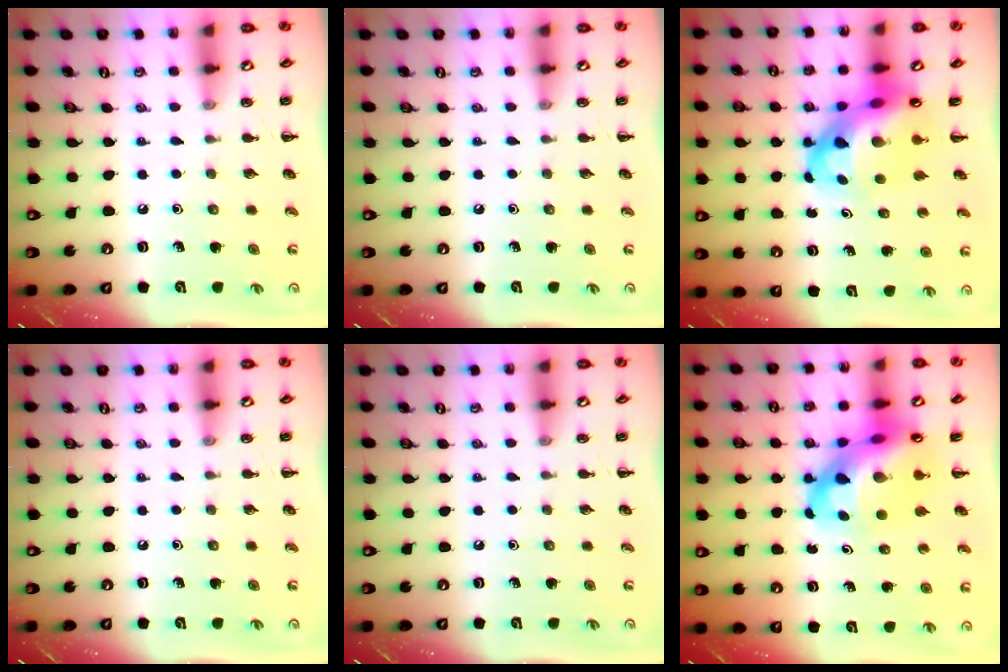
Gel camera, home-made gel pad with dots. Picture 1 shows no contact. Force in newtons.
{"total": 0.0}
{"total": 10.4, "press": 10.0, "slide": 3.0}
{"total": 0.0}
{"total": 0.0}
{"total": 13.8, "press": 13.3, "slide": 3.7}